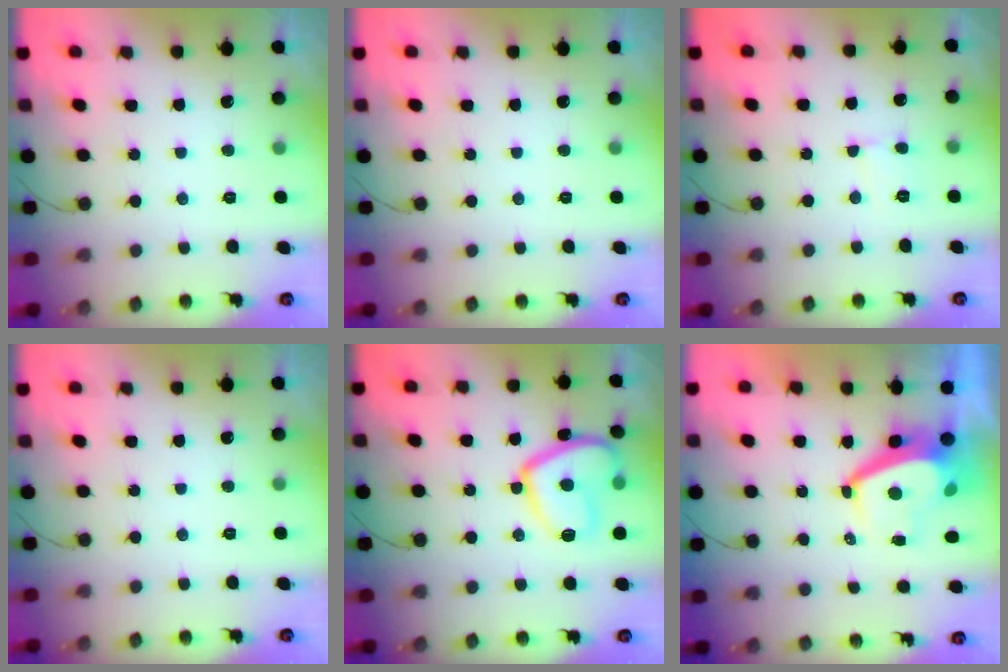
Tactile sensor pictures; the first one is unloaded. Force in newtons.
{"total": 0.0}
{"total": 5.5, "press": 5.5, "slide": 0.5}
{"total": 0.0}
{"total": 13.0, "press": 12.9, "slide": 0.8}
{"total": 6.0, "press": 5.9, "slide": 0.9}